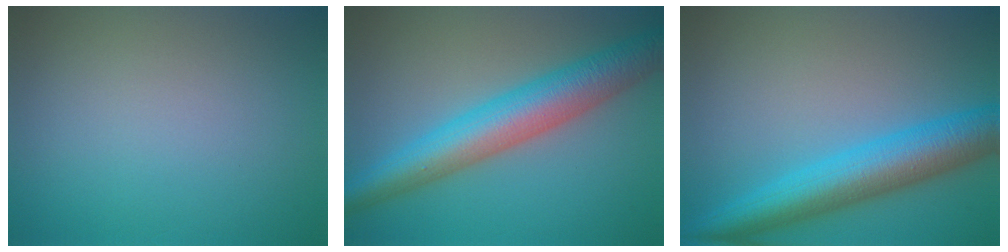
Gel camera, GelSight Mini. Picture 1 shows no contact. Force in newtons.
{"total": 7.8, "press": 7.8, "slide": 0.2}
{"total": 7.5, "press": 7.5, "slide": 0.2}